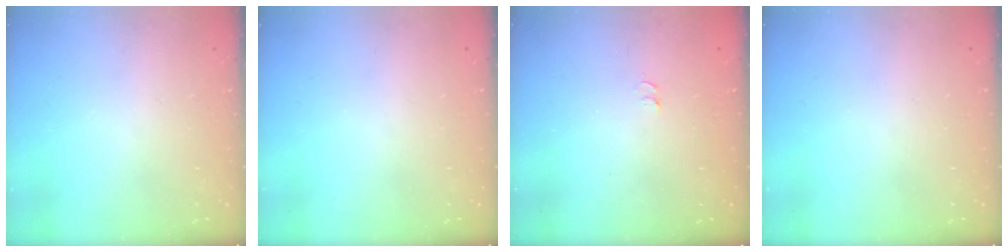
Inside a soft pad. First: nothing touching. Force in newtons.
{"total": 0.0}
{"total": 3.3, "press": 3.2, "slide": 0.7}
{"total": 0.0}